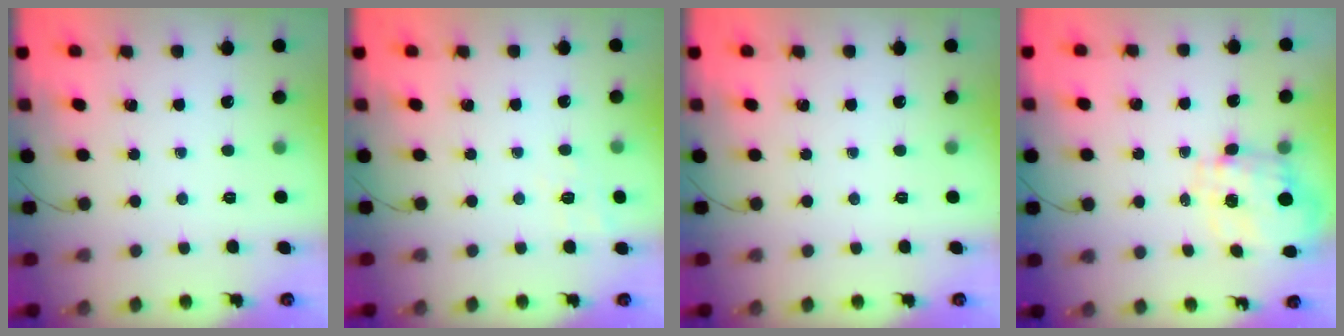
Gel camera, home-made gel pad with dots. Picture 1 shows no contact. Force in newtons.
{"total": 8.5, "press": 8.2, "slide": 2.1}
{"total": 0.0}
{"total": 3.5, "press": 3.2, "slide": 1.4}